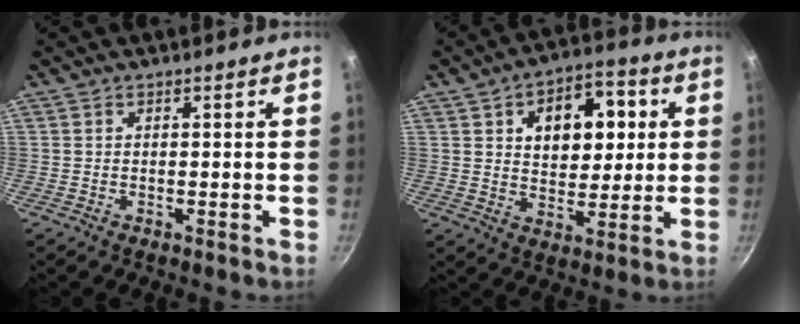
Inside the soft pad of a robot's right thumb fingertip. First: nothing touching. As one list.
[{"total": 14.0, "force": [3.5, 9.2, 10.0], "torque": [-0.096, 0.000, 0.049]}]